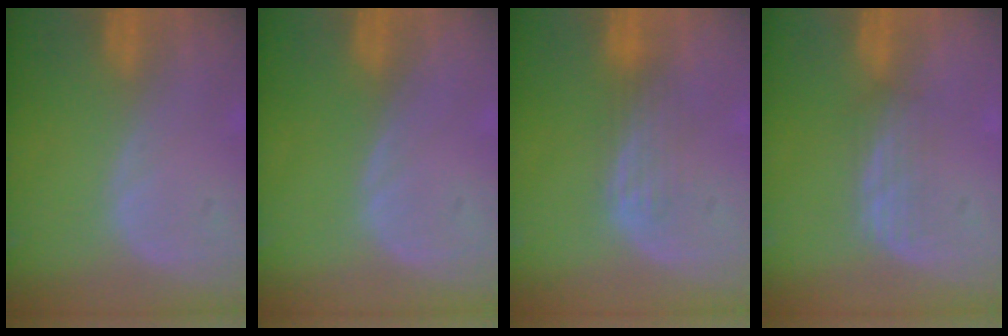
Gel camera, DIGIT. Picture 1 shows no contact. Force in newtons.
{"total": 0.0}
{"total": 3.4, "press": 3.0, "slide": 1.6}
{"total": 2.9, "press": 2.6, "slide": 1.2}